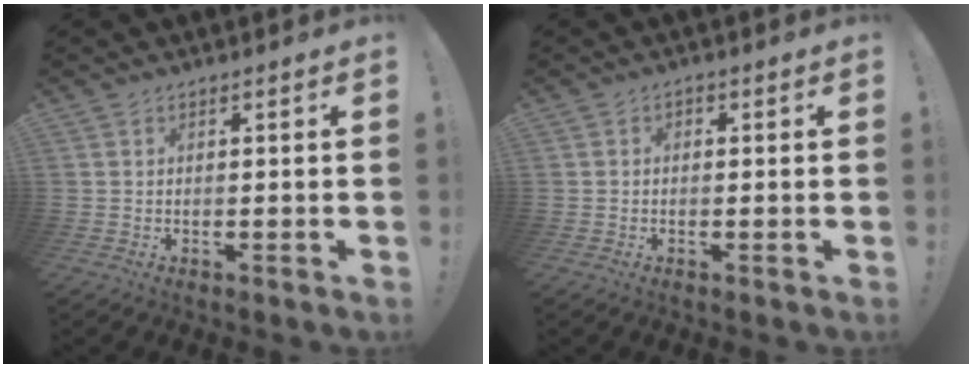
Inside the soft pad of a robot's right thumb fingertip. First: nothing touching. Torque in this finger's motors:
{"motor_torque": [0.05, 0.22, 0.36, -0.24, 0.00]}